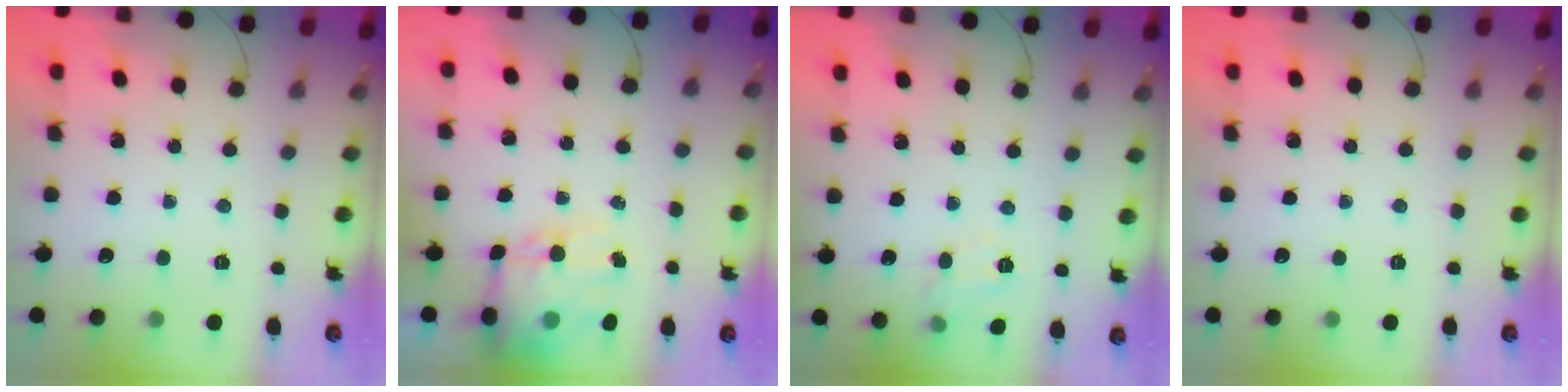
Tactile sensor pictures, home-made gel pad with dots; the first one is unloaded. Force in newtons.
{"total": 14.3, "press": 13.8, "slide": 3.5}
{"total": 8.1, "press": 8.1, "slide": 0.9}
{"total": 0.0}